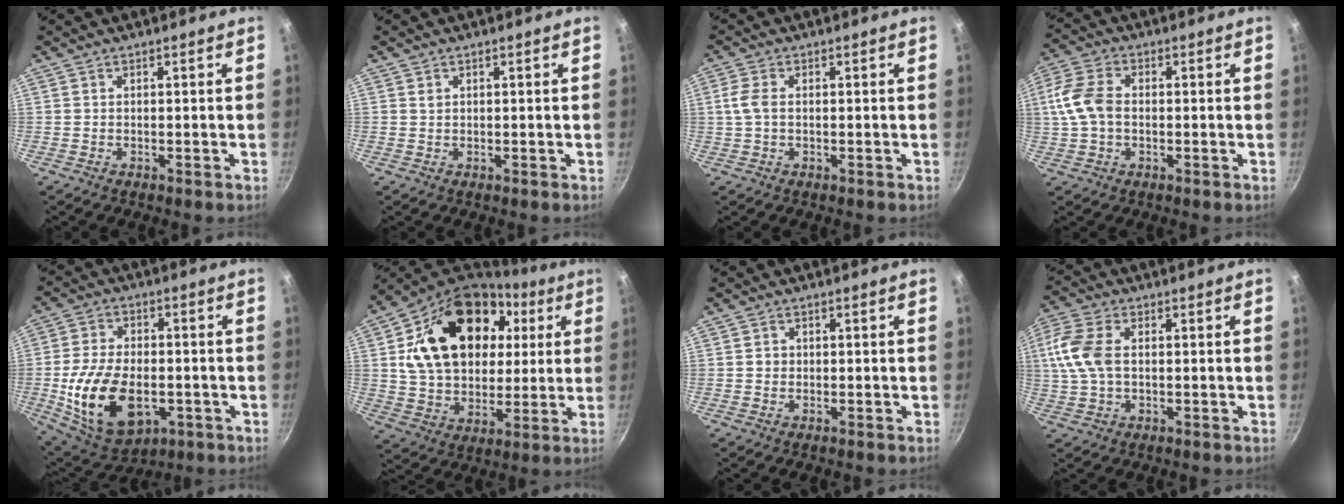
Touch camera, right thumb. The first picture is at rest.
{"total": 0.8, "force": [0.4, 0.7, 0.3], "torque": [-0.004, 0.000, 0.007]}
{"total": 3.7, "force": [0.3, 2.4, 2.9], "torque": [-0.064, 0.007, 0.003]}
{"total": 9.3, "force": [0.3, 6.3, 6.8], "torque": [-0.142, 0.018, -0.004]}
{"total": 18.2, "force": [-3.9, 11.1, 13.9], "torque": [-0.243, 0.007, -0.052]}
{"total": 27.0, "force": [7.0, 18.8, 18.1], "torque": [-0.295, 0.011, 0.121]}
{"total": 1.3, "force": [0.1, 1.2, 0.4], "torque": [0.001, 0.002, 0.000]}
{"total": 10.3, "force": [1.3, 6.5, 8.0], "torque": [-0.169, 0.013, 0.016]}